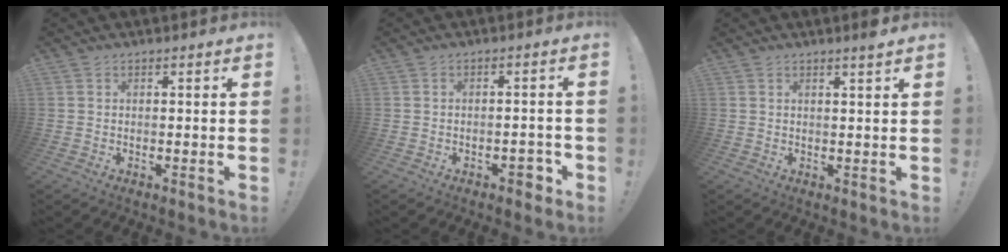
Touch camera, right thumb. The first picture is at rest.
{"total": 3.9, "force": [-2.1, 1.9, 2.6], "torque": [-0.025, 0.011, -0.037]}
{"total": 2.4, "force": [1.6, -0.4, 1.7], "torque": [-0.023, -0.010, 0.024]}